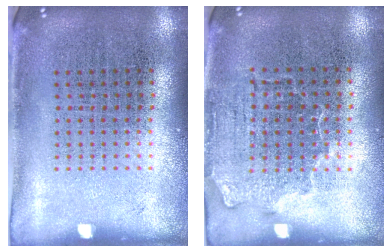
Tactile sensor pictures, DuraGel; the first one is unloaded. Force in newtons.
{"total": 1.5, "press": 1.2, "slide": 0.8}